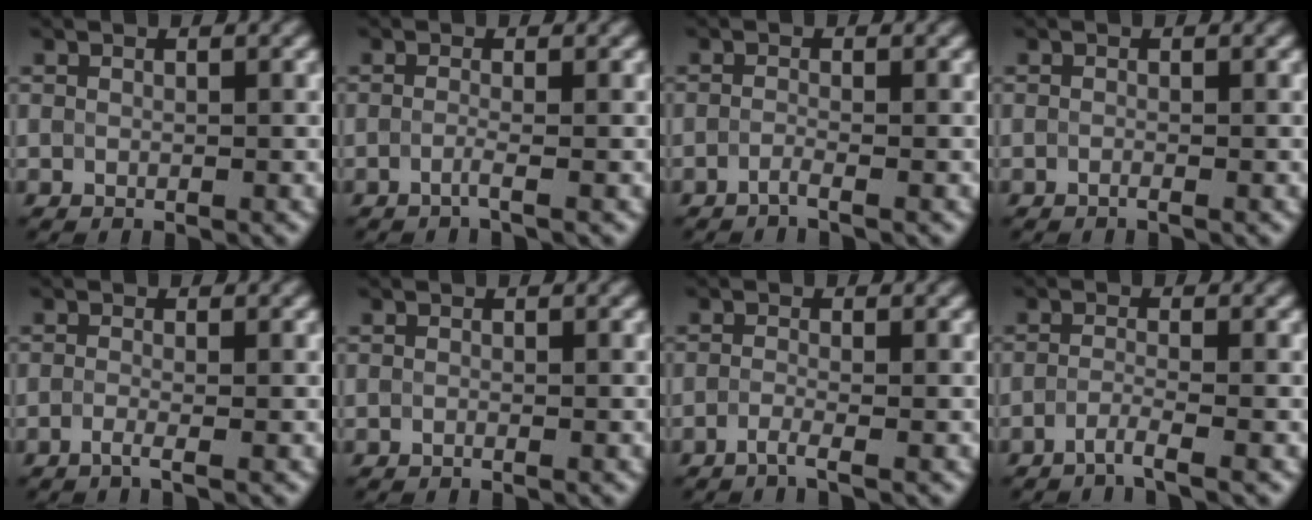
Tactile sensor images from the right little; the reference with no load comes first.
{"total": 1.3, "force": [-1.2, -0.2, 0.2], "torque": [-0.004, -0.005, -0.024]}
{"total": 1.5, "force": [-1.5, -0.4, -0.2], "torque": [0.003, -0.003, -0.027]}
{"total": 0.9, "force": [-0.9, -0.2, -0.1], "torque": [0.001, -0.009, -0.014]}
{"total": 1.4, "force": [-1.3, -0.1, 0.5], "torque": [-0.007, -0.006, -0.025]}
{"total": 0.7, "force": [-0.7, 0.0, 0.0], "torque": [0.002, -0.010, -0.010]}
{"total": 1.7, "force": [-1.7, -0.3, 0.3], "torque": [-0.004, -0.003, -0.035]}
{"total": 2.1, "force": [-2.0, -0.4, 0.3], "torque": [-0.005, 0.000, -0.043]}